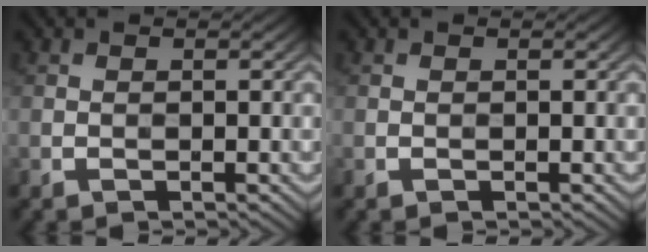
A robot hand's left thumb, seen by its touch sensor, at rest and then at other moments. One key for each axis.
{"total": 0.0}